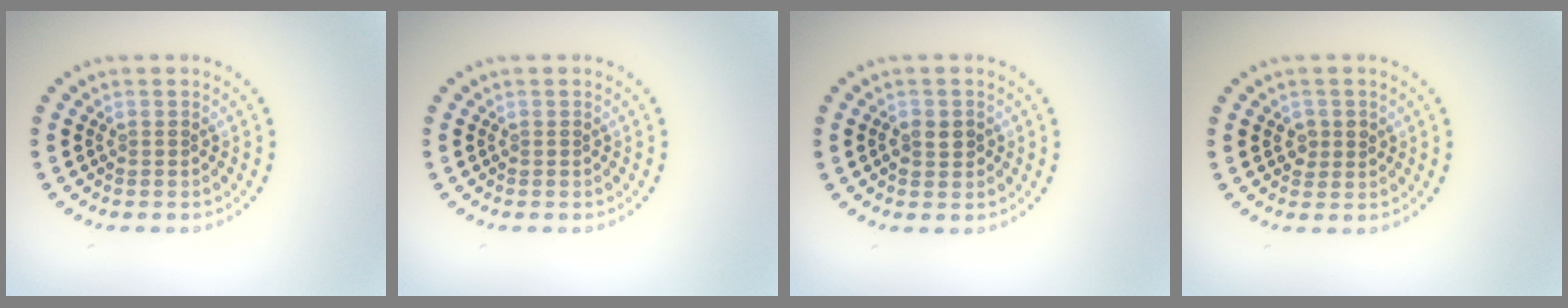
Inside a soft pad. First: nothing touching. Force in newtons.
{"total": 0.0}
{"total": 1.8, "press": 1.8, "slide": 0.3}
{"total": 1.5, "press": 1.5, "slide": 0.3}